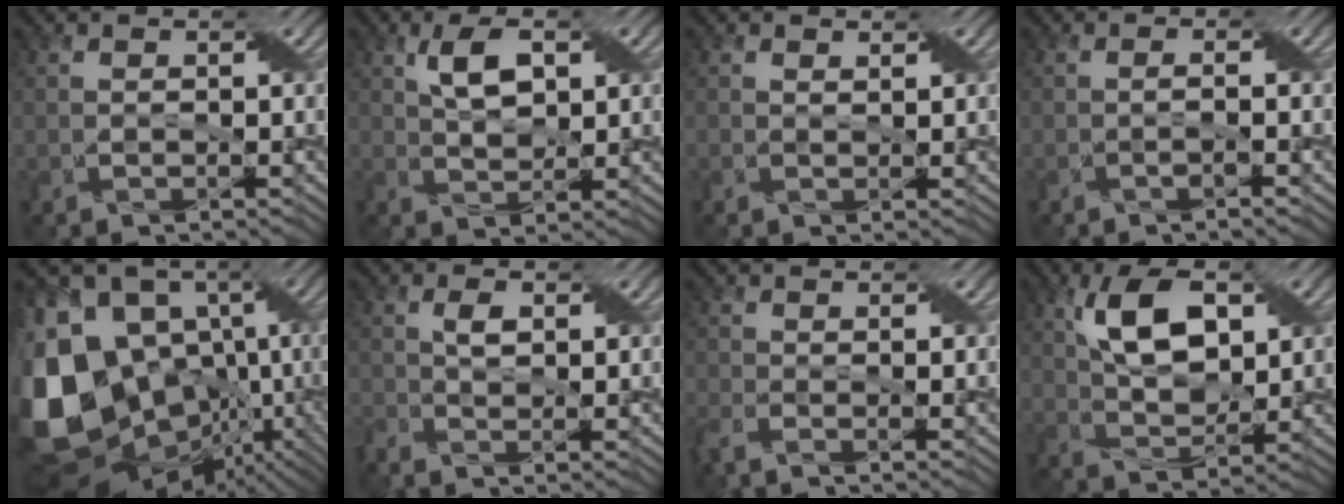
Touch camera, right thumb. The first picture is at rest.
{"total": 4.8, "force": [1.7, 2.2, 3.9], "torque": [-0.085, 0.006, 0.034]}
{"total": 0.9, "force": [0.8, 0.3, 0.5], "torque": [-0.013, 0.000, 0.015]}
{"total": 1.1, "force": [-0.8, -0.5, 0.6], "torque": [-0.012, 0.003, -0.020]}
{"total": 20.8, "force": [-1.9, 16.2, 13.0], "torque": [-0.304, -0.024, 0.003]}
{"total": 2.9, "force": [-0.2, 1.5, 2.5], "torque": [-0.064, 0.001, -0.006]}
{"total": 2.4, "force": [-1.5, 0.6, 1.8], "torque": [-0.050, -0.007, -0.037]}
{"total": 8.8, "force": [2.9, 4.6, 7.0], "torque": [-0.137, 0.010, 0.053]}